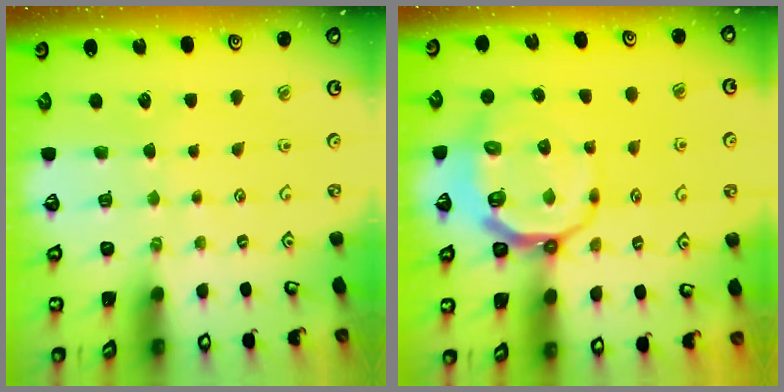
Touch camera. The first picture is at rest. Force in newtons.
{"total": 10.8, "press": 10.3, "slide": 3.0}